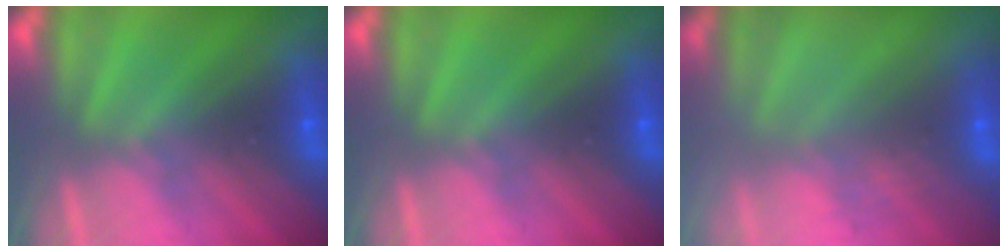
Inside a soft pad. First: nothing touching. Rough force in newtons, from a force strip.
{"total": 0.0}
{"total": 3.2}